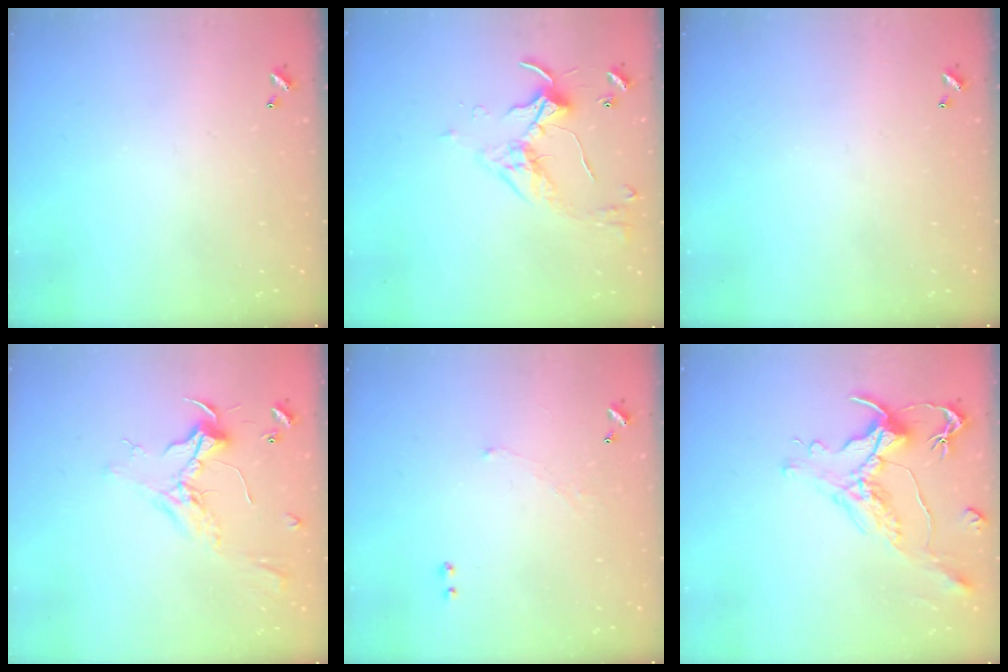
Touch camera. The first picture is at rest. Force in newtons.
{"total": 3.7, "press": 3.7, "slide": 0.5}
{"total": 0.0}
{"total": 2.4, "press": 2.2, "slide": 0.9}
{"total": 2.5, "press": 2.4, "slide": 0.7}
{"total": 1.8, "press": 1.3, "slide": 1.2}